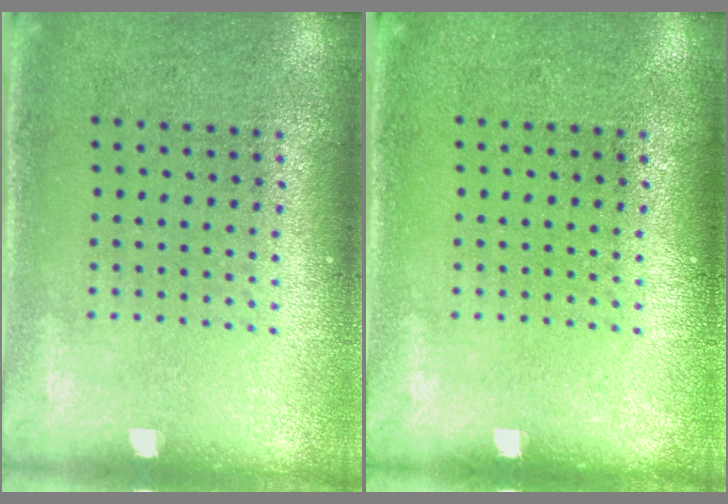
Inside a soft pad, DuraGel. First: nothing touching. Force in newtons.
{"total": 0.0}